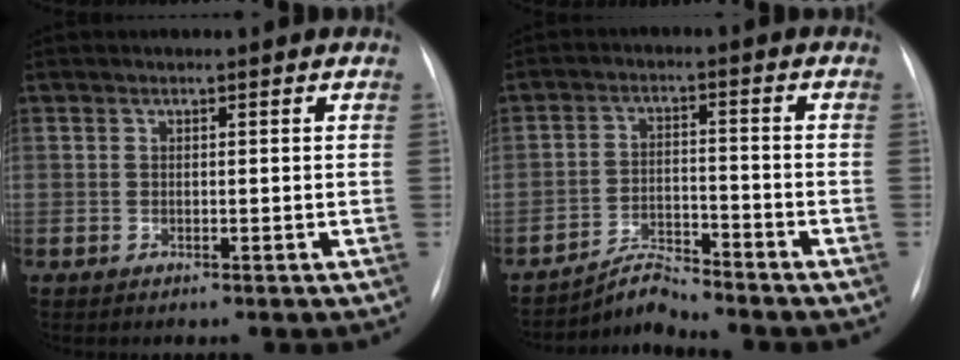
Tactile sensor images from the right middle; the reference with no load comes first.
{"total": 4.4, "force": [-4.4, -0.5, -0.3], "torque": [-0.003, -0.012, -0.074]}